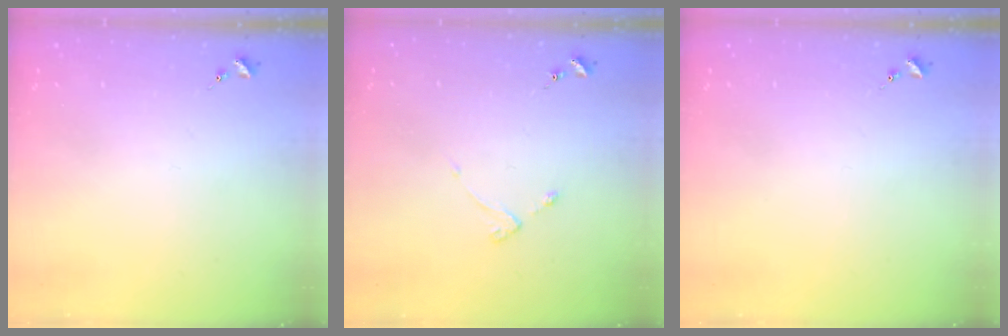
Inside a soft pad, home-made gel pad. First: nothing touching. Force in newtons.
{"total": 2.7, "press": 2.6, "slide": 0.5}
{"total": 0.0}